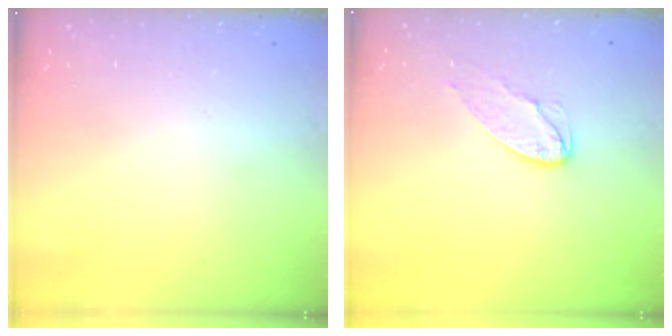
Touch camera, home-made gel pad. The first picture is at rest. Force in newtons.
{"total": 6.9, "press": 6.9, "slide": 0.3}